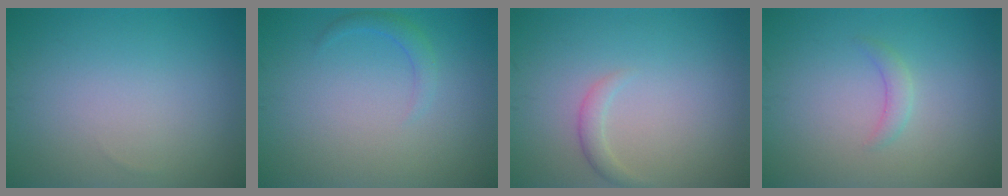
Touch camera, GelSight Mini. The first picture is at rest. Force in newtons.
{"total": 1.3, "press": 1.3, "slide": 0.1}
{"total": 1.2, "press": 1.2, "slide": 0.0}
{"total": 1.2, "press": 1.2, "slide": 0.2}